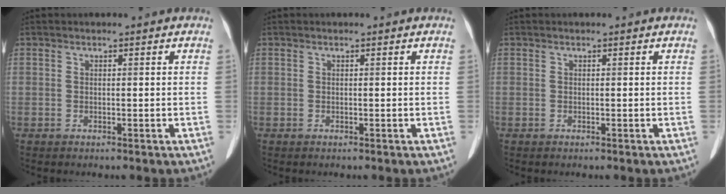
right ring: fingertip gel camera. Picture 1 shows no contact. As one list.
[{"total": 0.0}, {"total": 0.0}]